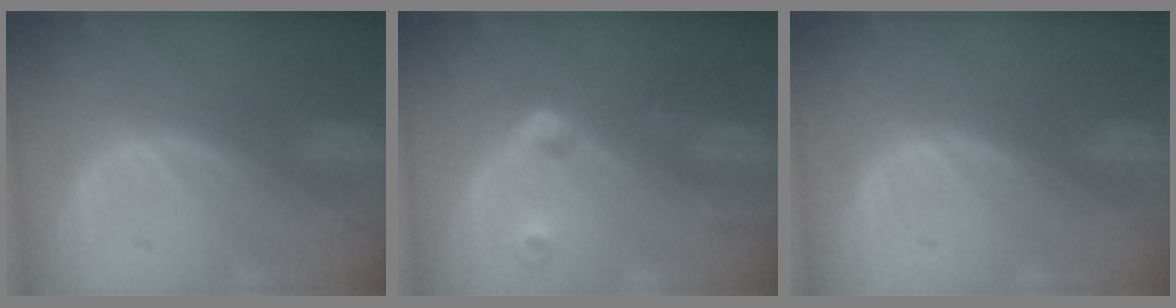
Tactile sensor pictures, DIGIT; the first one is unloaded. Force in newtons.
{"total": 4.5, "press": 4.0, "slide": 2.0}
{"total": 0.0}